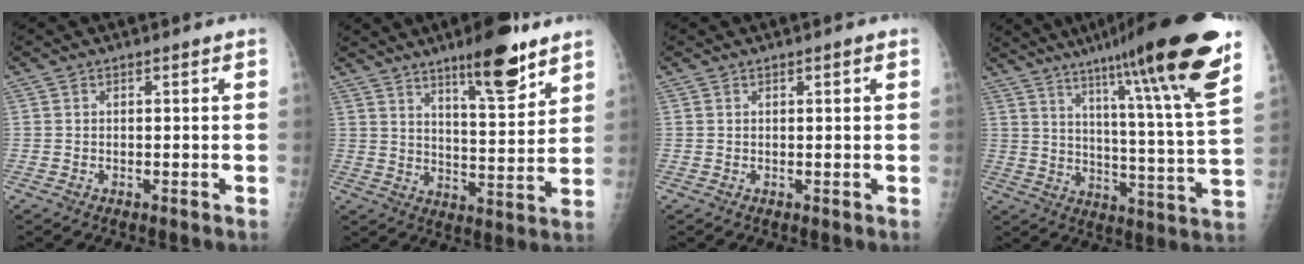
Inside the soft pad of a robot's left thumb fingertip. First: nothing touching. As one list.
[{"total": 13.4, "force": [8.9, 3.1, 9.6], "torque": [-0.125, -0.056, 0.139]}, {"total": 1.1, "force": [0.5, 0.2, 0.9], "torque": [-0.016, 0.001, 0.006]}, {"total": 25.7, "force": [17.0, 1.1, 19.3], "torque": [-0.275, -0.073, 0.248]}]